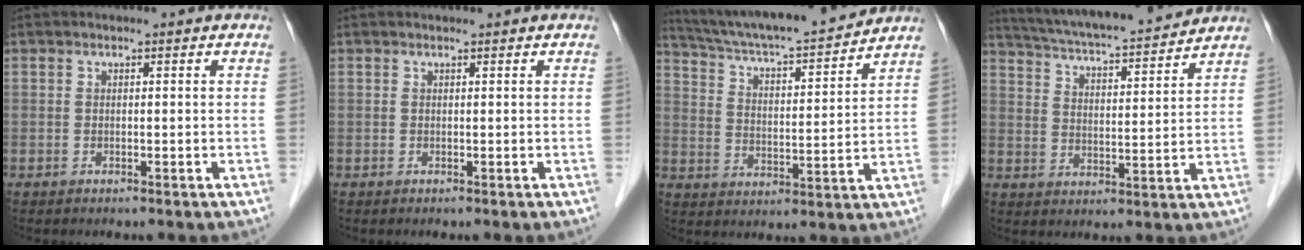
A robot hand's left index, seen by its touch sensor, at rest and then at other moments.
{"total": 1.1, "force": [1.1, 0.1, 0.2], "torque": [-0.007, 0.017, 0.018]}
{"total": 18.0, "force": [16.6, 0.2, 6.9], "torque": [-0.124, 0.000, 0.260]}
{"total": 16.6, "force": [15.2, 0.9, 6.4], "torque": [-0.116, 0.015, 0.234]}